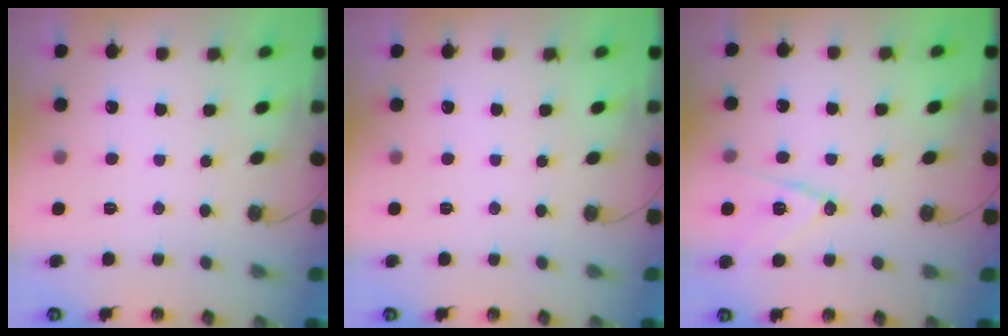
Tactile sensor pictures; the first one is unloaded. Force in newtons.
{"total": 0.0}
{"total": 12.4, "press": 11.9, "slide": 3.3}